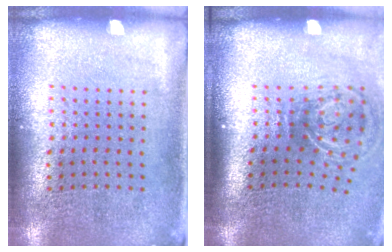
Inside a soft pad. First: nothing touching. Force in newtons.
{"total": 2.0, "press": 1.2, "slide": 1.6}